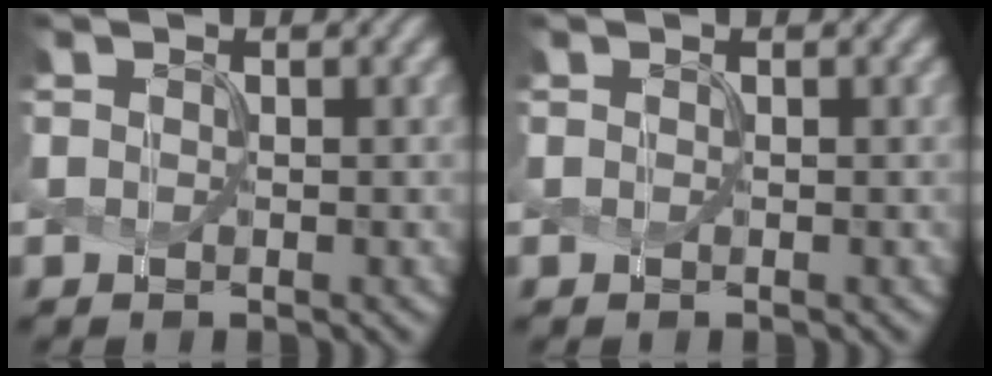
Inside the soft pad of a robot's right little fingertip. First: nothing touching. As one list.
[{"total": 0.0}]